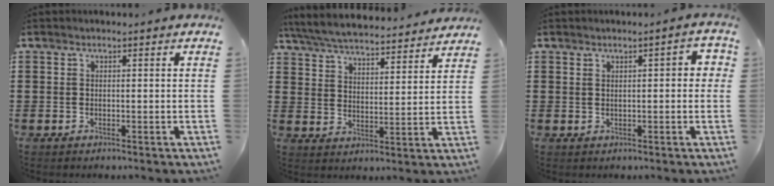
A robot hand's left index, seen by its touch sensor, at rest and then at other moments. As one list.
[{"total": 5.7, "force": [5.6, 0.1, 1.1], "torque": [-0.050, -0.037, 0.095]}, {"total": 2.2, "force": [0.2, 0.6, 2.2], "torque": [-0.039, 0.003, 0.001]}]